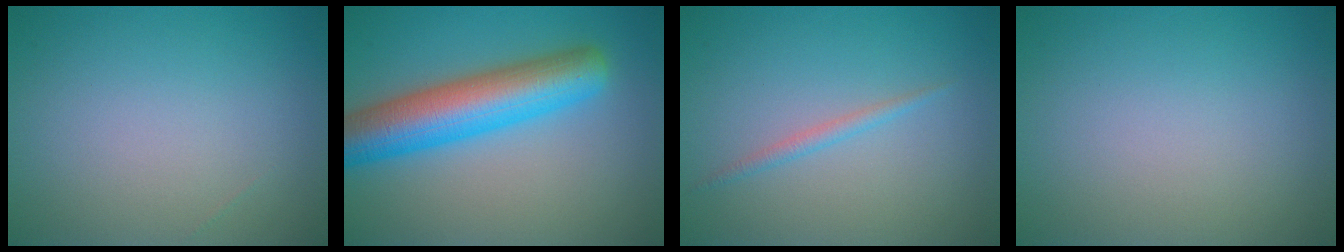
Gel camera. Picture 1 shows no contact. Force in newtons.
{"total": 8.4, "press": 8.4, "slide": 0.2}
{"total": 1.0, "press": 1.0, "slide": 0.0}
{"total": 0.0}